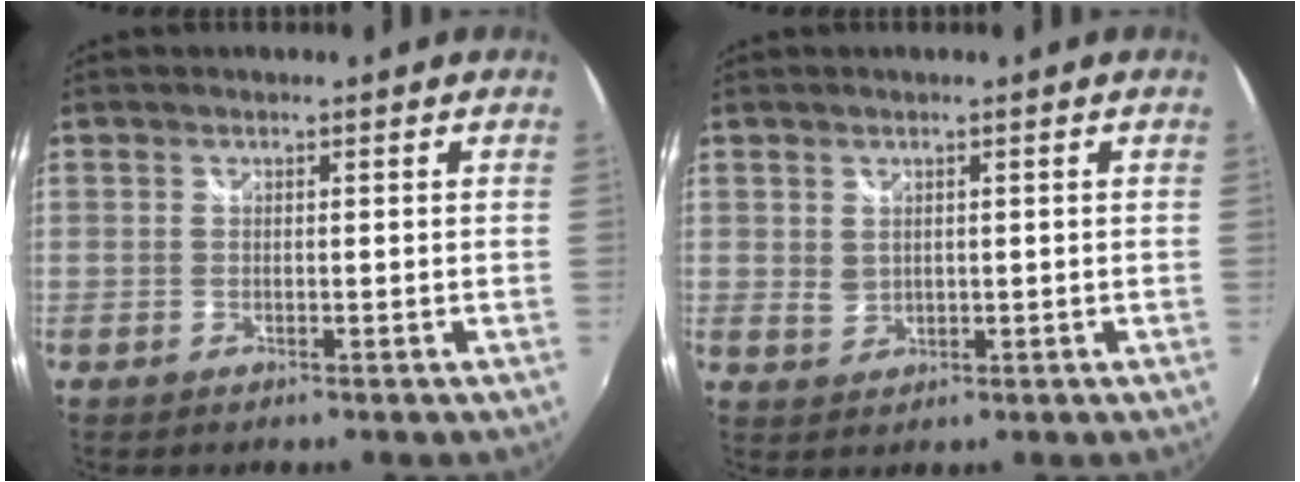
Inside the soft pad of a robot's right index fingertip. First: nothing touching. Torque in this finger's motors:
{"motor_torque": [0.22, 0.05, 0.00, 0.02]}